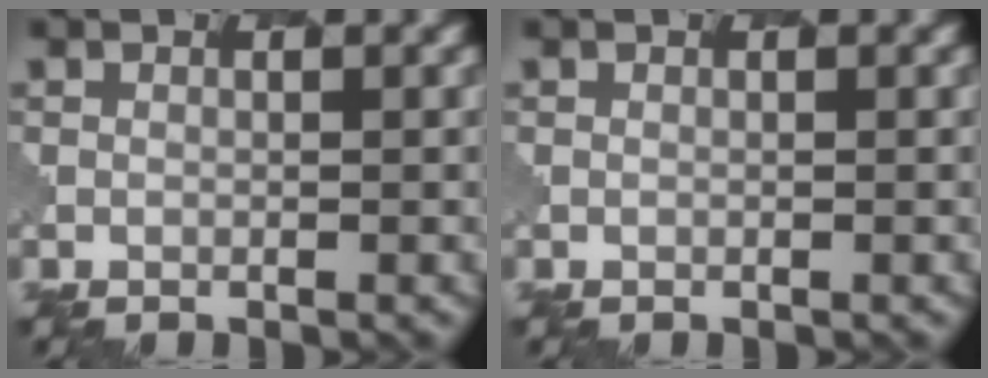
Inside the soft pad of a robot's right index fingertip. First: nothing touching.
{"total": 0.0}